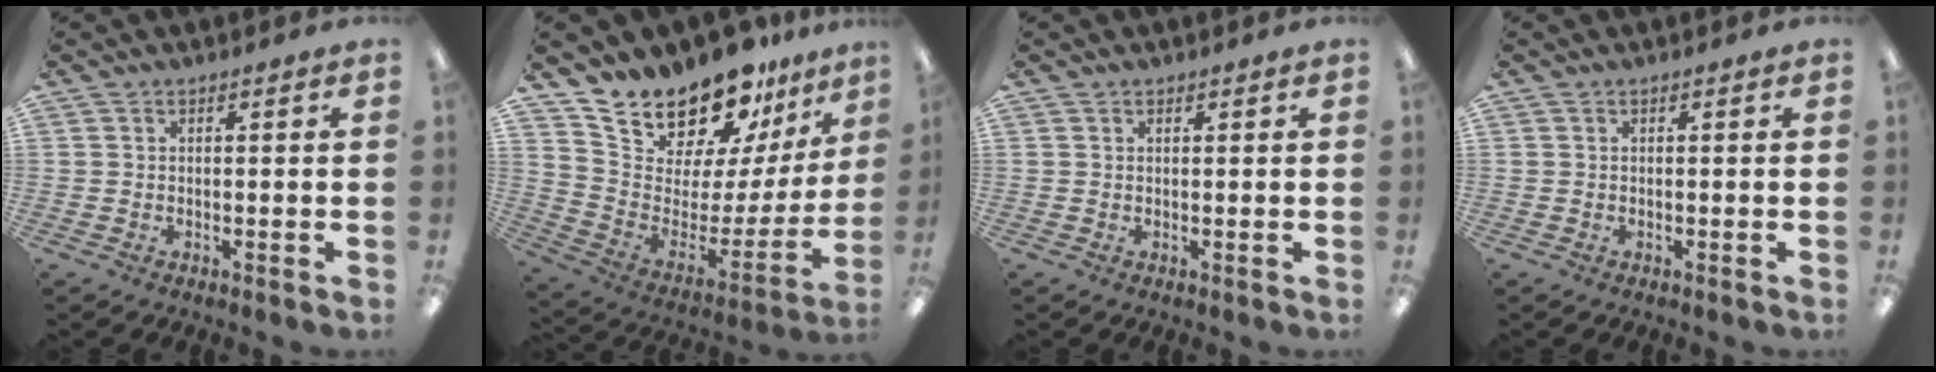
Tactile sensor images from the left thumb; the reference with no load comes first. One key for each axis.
{"total": 18.5, "fx": 17.6, "fy": 5.1, "fz": 2.8, "tx": -0.069, "ty": -0.161, "tz": 0.320}
{"total": 0.6, "fx": 0.5, "fy": 0.3, "fz": 0.1, "tx": -0.002, "ty": 0.001, "tz": 0.010}
{"total": 0.0}